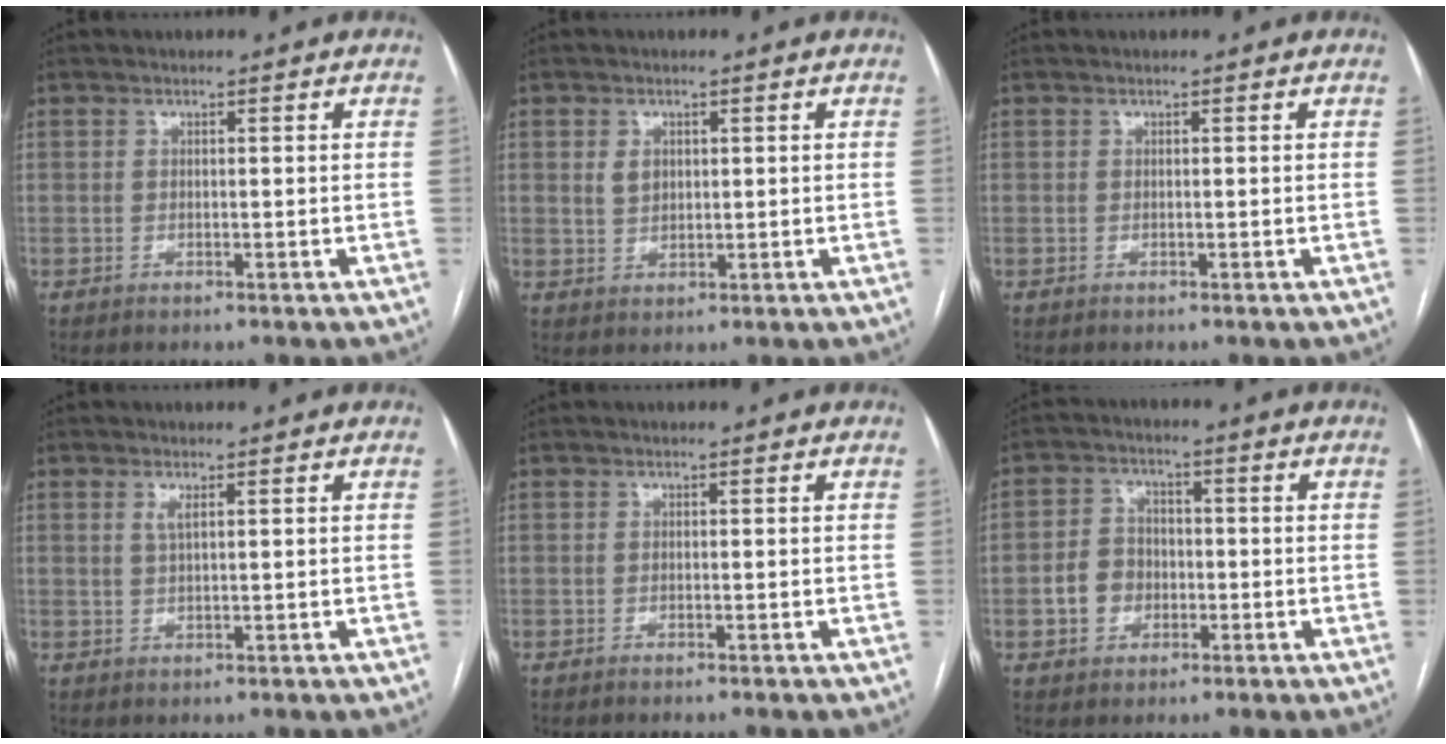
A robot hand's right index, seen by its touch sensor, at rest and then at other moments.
{"total": 2.6, "force": [0.8, 2.0, 1.5], "torque": [-0.029, 0.004, 0.019]}
{"total": 0.0}
{"total": 1.5, "force": [0.7, 0.2, 1.3], "torque": [-0.033, 0.000, 0.014]}
{"total": 1.3, "force": [-1.2, -0.2, 0.5], "torque": [-0.004, 0.000, -0.016]}
{"total": 5.4, "force": [-1.3, 4.5, 2.6], "torque": [-0.057, 0.019, -0.021]}